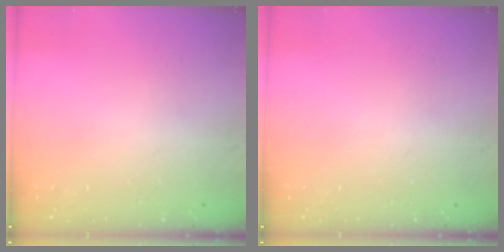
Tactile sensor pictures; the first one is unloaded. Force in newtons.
{"total": 0.0}